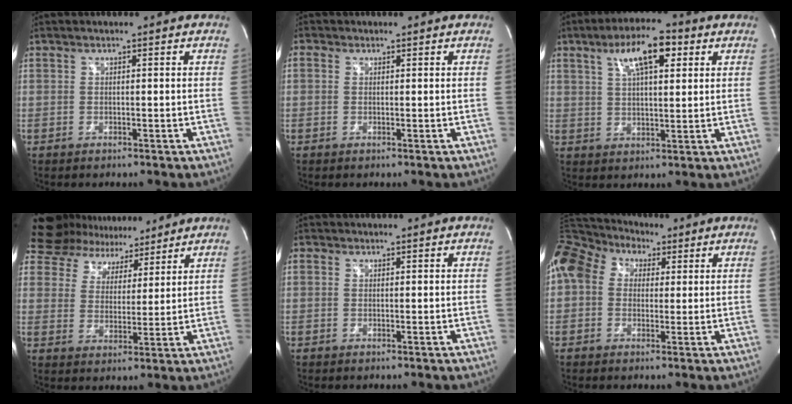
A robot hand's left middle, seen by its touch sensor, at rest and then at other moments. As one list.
[{"total": 0.9, "force": [0.4, 0.8, 0.3], "torque": [-0.001, 0.001, 0.002]}, {"total": 9.7, "force": [4.6, 2.7, 8.1], "torque": [-0.146, 0.019, 0.078]}, {"total": 14.4, "force": [12.3, 6.5, 3.8], "torque": [-0.072, 0.029, 0.186]}, {"total": 0.6, "force": [0.2, 0.6, 0.2], "torque": [0.000, 0.001, 0.001]}, {"total": 12.8, "force": [4.4, 9.2, 7.8], "torque": [-0.173, 0.064, 0.071]}]